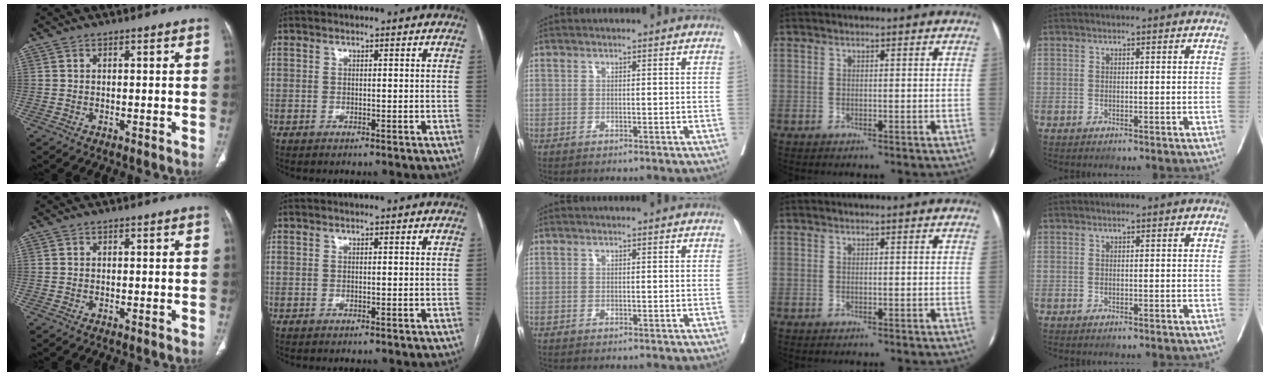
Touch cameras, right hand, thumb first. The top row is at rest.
{}